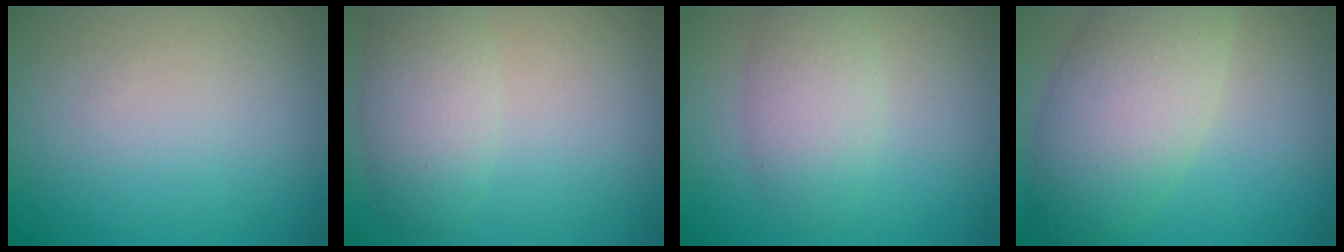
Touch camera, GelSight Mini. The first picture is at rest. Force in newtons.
{"total": 3.7, "press": 3.7, "slide": 0.1}
{"total": 3.5, "press": 3.5, "slide": 0.1}
{"total": 7.5, "press": 7.4, "slide": 0.4}